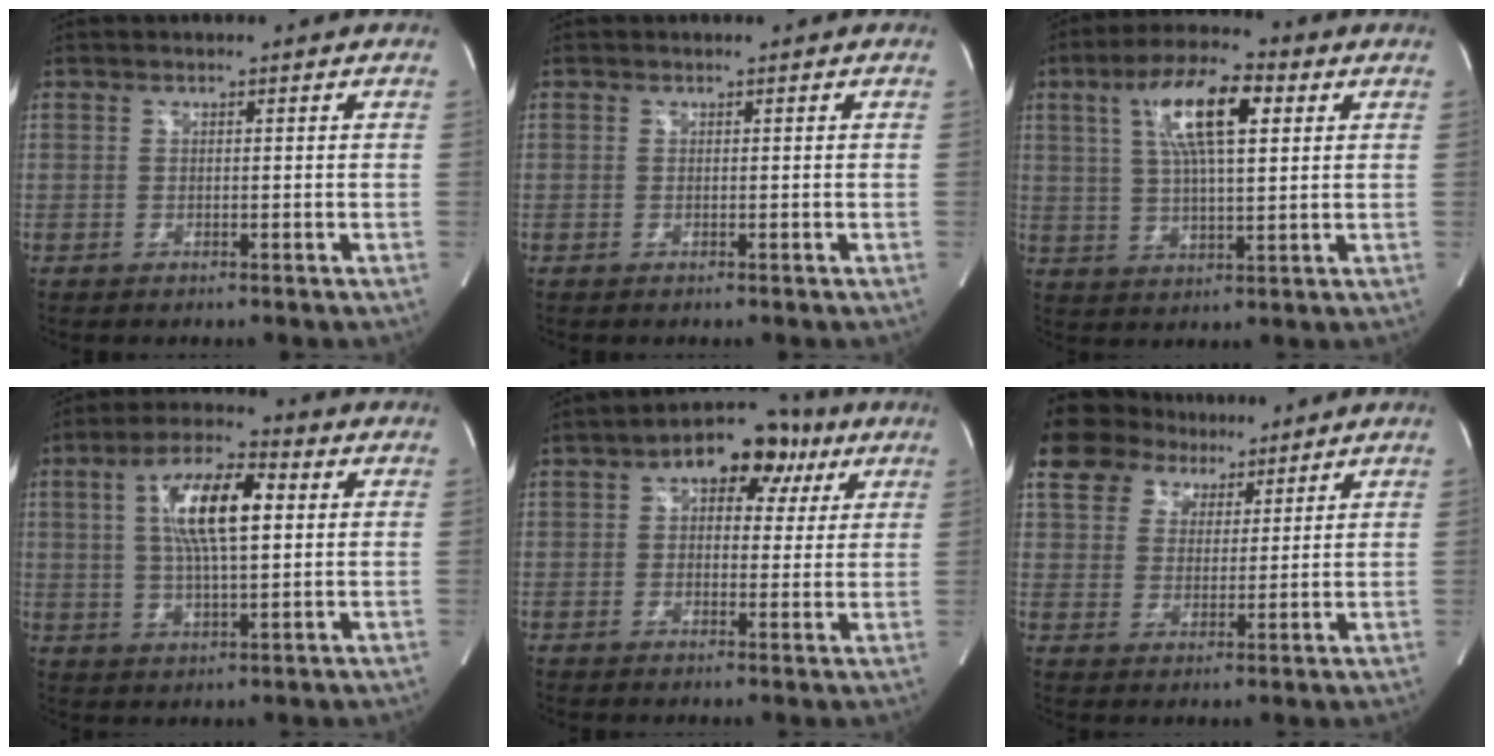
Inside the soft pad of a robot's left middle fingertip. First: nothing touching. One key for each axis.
{"total": 0.0}
{"total": 12.2, "fx": 4.3, "fy": 2.9, "fz": 11.0, "tx": -0.206, "ty": 0.022, "tz": 0.076}
{"total": 11.8, "fx": 2.6, "fy": 2.9, "fz": 11.1, "tx": -0.210, "ty": 0.019, "tz": 0.044}
{"total": 10.1, "fx": 4.4, "fy": 5.6, "fz": 7.2, "tx": -0.094, "ty": 0.039, "tz": 0.059}
{"total": 11.0, "fx": 7.9, "fy": 6.5, "fz": 4.0, "tx": -0.079, "ty": 0.041, "tz": 0.143}